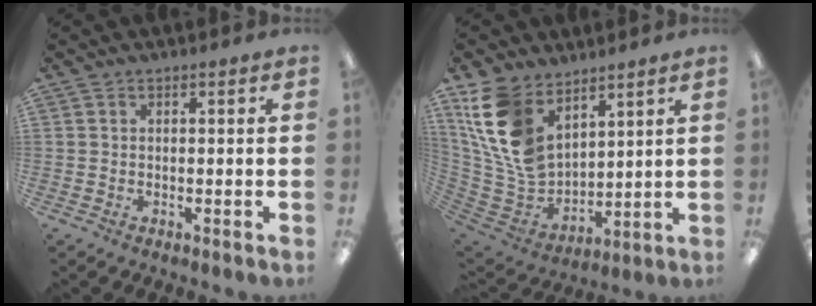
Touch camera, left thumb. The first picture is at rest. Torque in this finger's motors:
{"motor_torque": [0.71, 0.46, 1.31, -1.29, 0.49]}